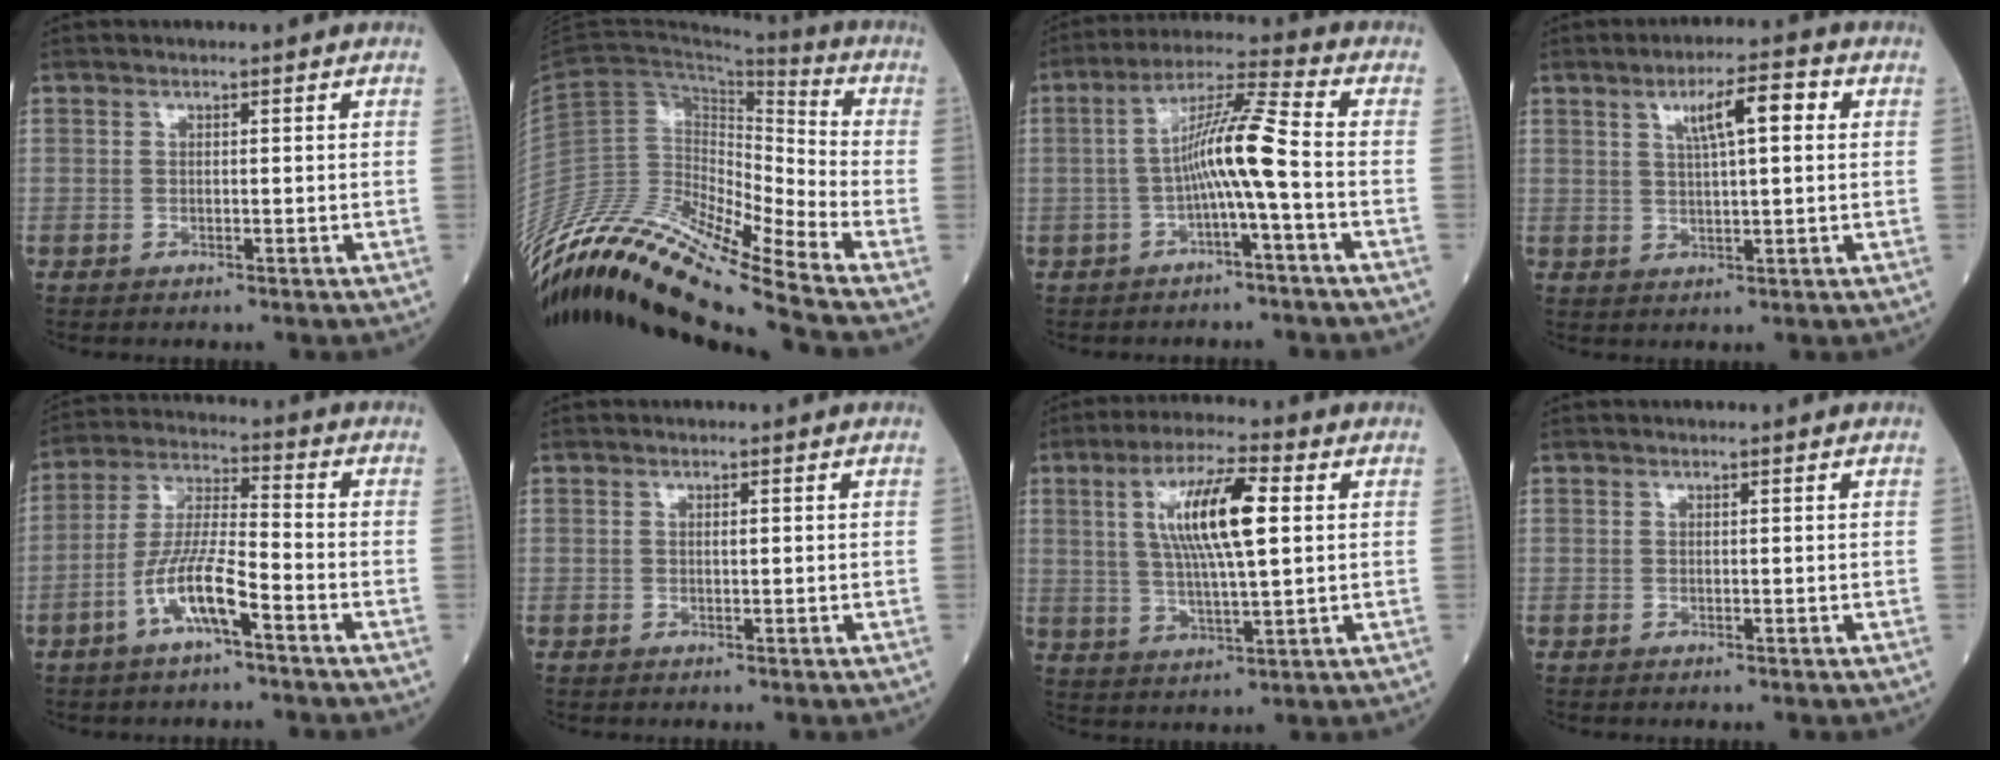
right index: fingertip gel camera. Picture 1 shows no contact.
{"total": 21.3, "force": [-18.5, -0.3, 10.5], "torque": [-0.211, 0.014, -0.347]}
{"total": 8.4, "force": [-1.8, -0.6, 8.2], "torque": [-0.148, 0.021, -0.034]}
{"total": 6.8, "force": [2.2, 1.3, 6.3], "torque": [-0.104, 0.015, 0.035]}
{"total": 9.1, "force": [-4.5, 1.2, 7.9], "torque": [-0.163, 0.006, -0.086]}
{"total": 0.7, "force": [0.1, 0.2, 0.7], "torque": [-0.014, 0.000, 0.000]}
{"total": 11.7, "force": [2.7, 1.8, 11.2], "torque": [-0.213, 0.010, 0.048]}
{"total": 0.0}